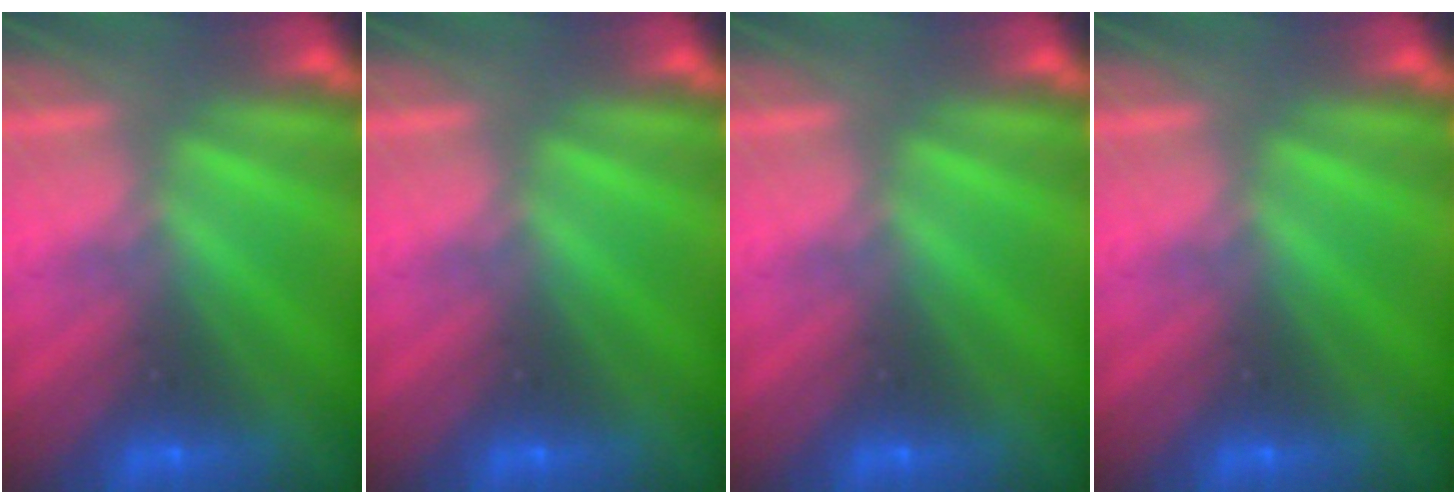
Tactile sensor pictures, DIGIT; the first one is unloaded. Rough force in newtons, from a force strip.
{"total": 0.0}
{"total": 0.0}
{"total": 0.0}